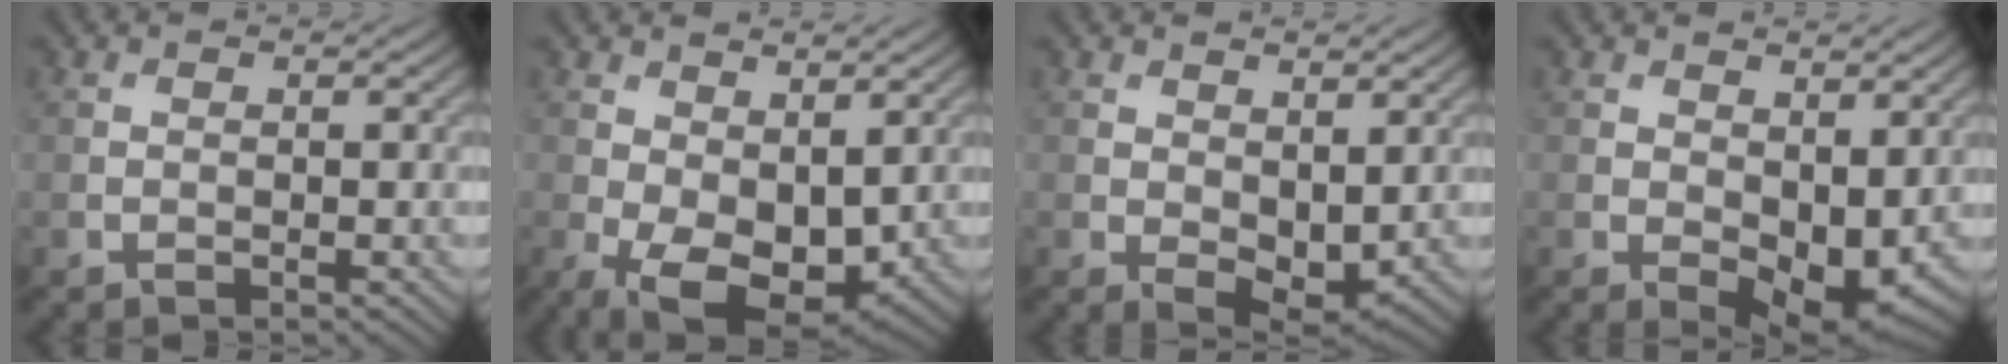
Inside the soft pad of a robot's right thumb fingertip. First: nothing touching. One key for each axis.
{"total": 9.3, "fx": -1.3, "fy": 5.4, "fz": 7.4, "tx": -0.155, "ty": -0.023, "tz": -0.008}
{"total": 4.6, "fx": 0.6, "fy": 2.6, "fz": 3.7, "tx": -0.072, "ty": -0.009, "tz": 0.018}
{"total": 7.2, "fx": 0.0, "fy": 4.2, "fz": 5.9, "tx": -0.102, "ty": -0.018, "tz": 0.011}